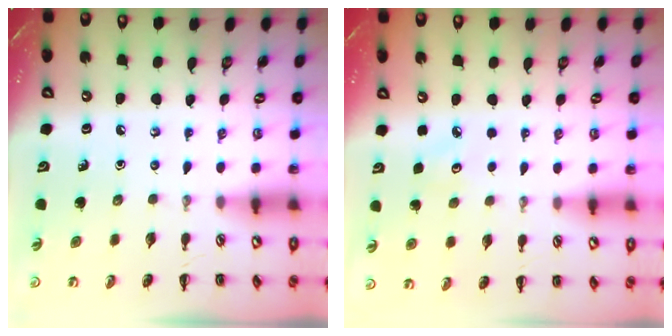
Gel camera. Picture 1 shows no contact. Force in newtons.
{"total": 2.8, "press": 2.7, "slide": 0.8}